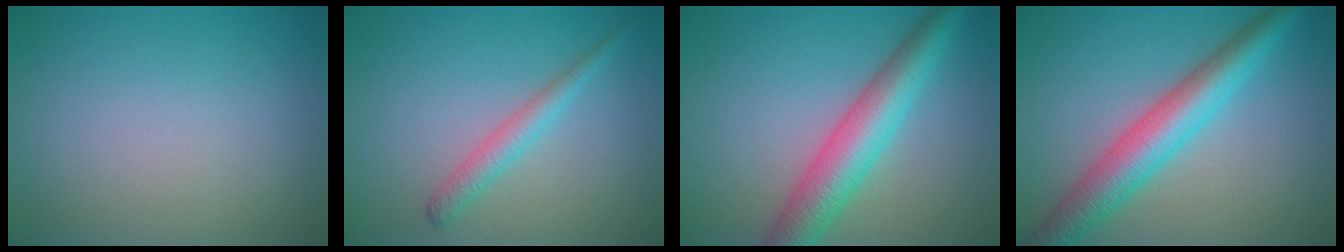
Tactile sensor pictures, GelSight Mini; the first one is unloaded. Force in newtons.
{"total": 2.2, "press": 2.2, "slide": 0.0}
{"total": 6.4, "press": 6.4, "slide": 0.1}
{"total": 6.4, "press": 6.4, "slide": 0.2}